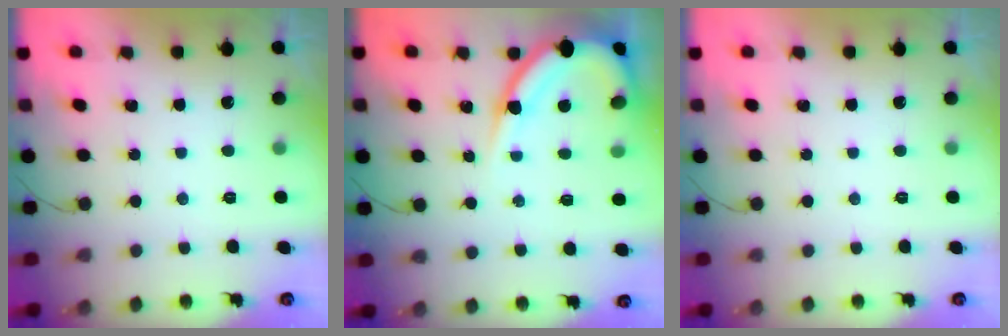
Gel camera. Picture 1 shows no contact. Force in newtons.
{"total": 10.7, "press": 10.7, "slide": 0.5}
{"total": 0.0}